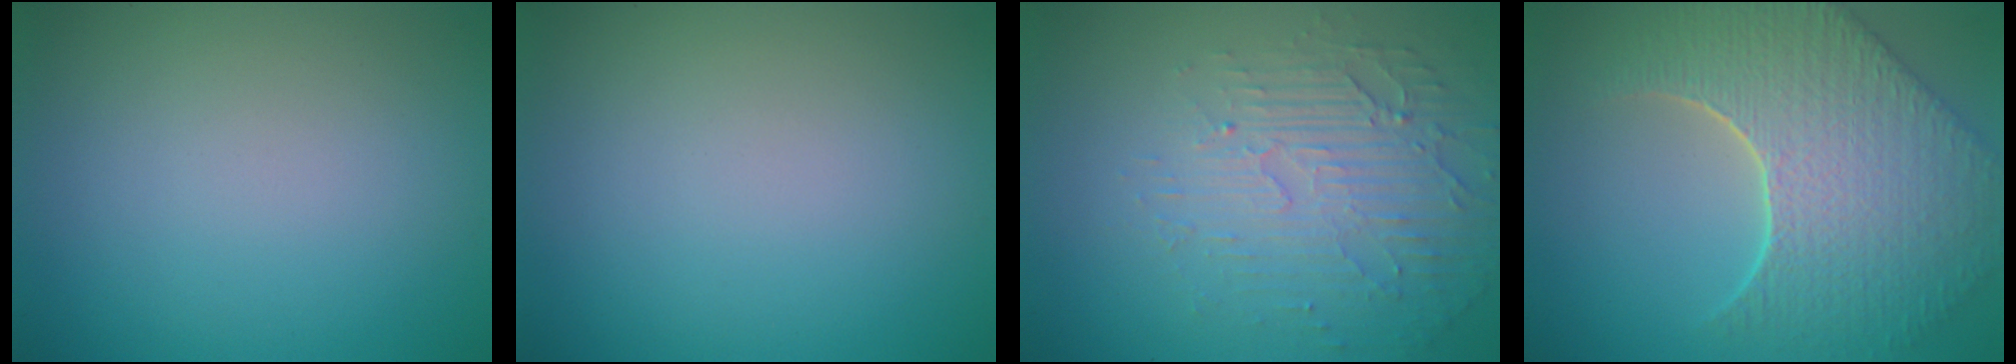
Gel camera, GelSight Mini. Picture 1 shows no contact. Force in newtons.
{"total": 0.0}
{"total": 5.2, "press": 3.3, "slide": 4.1}
{"total": 9.4, "press": 6.6, "slide": 6.6}